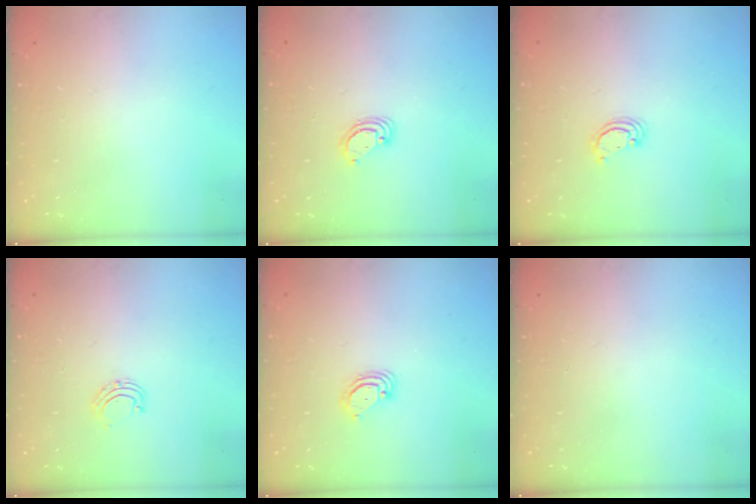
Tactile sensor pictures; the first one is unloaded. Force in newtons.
{"total": 3.9, "press": 3.9, "slide": 0.3}
{"total": 2.1, "press": 2.1, "slide": 0.1}
{"total": 4.7, "press": 4.7, "slide": 0.4}
{"total": 3.1, "press": 3.1, "slide": 0.2}
{"total": 0.0}